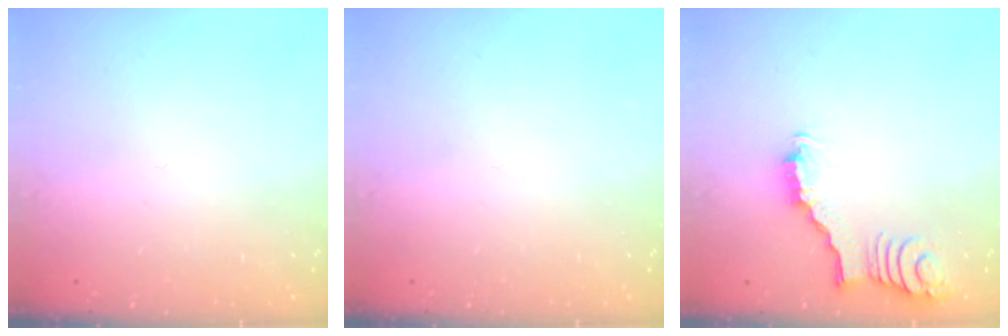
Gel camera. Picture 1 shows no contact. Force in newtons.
{"total": 0.0}
{"total": 2.5, "press": 2.5, "slide": 0.4}